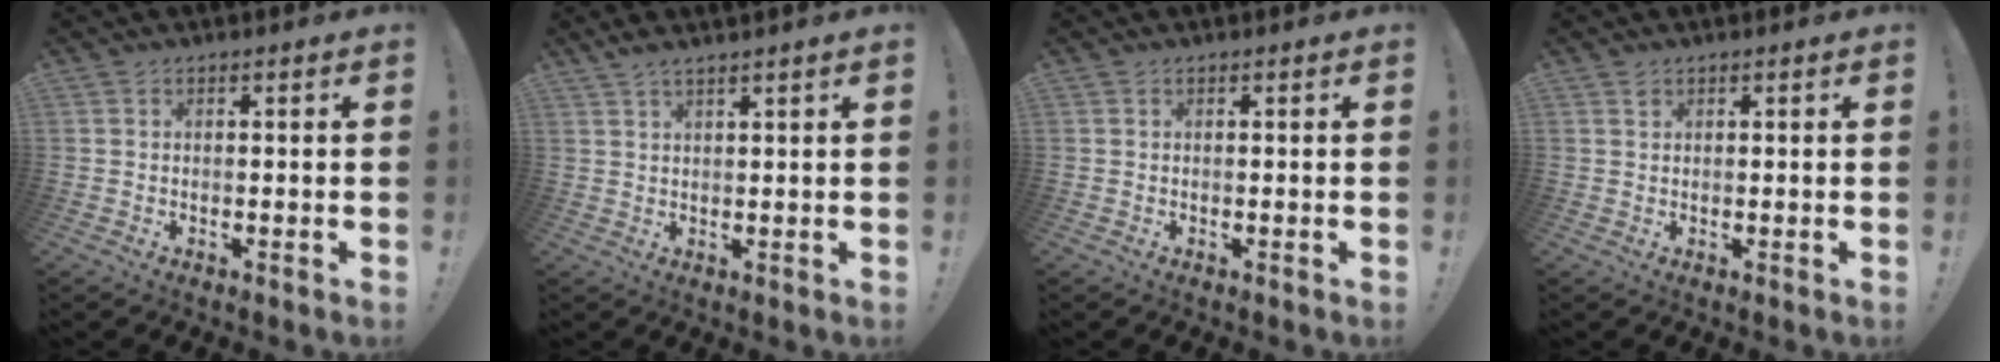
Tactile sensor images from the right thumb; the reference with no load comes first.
{"total": 2.7, "force": [2.2, -0.4, 1.5], "torque": [-0.039, -0.005, 0.040]}
{"total": 0.0}
{"total": 1.1, "force": [0.8, 0.7, 0.3], "torque": [-0.001, -0.002, 0.014]}